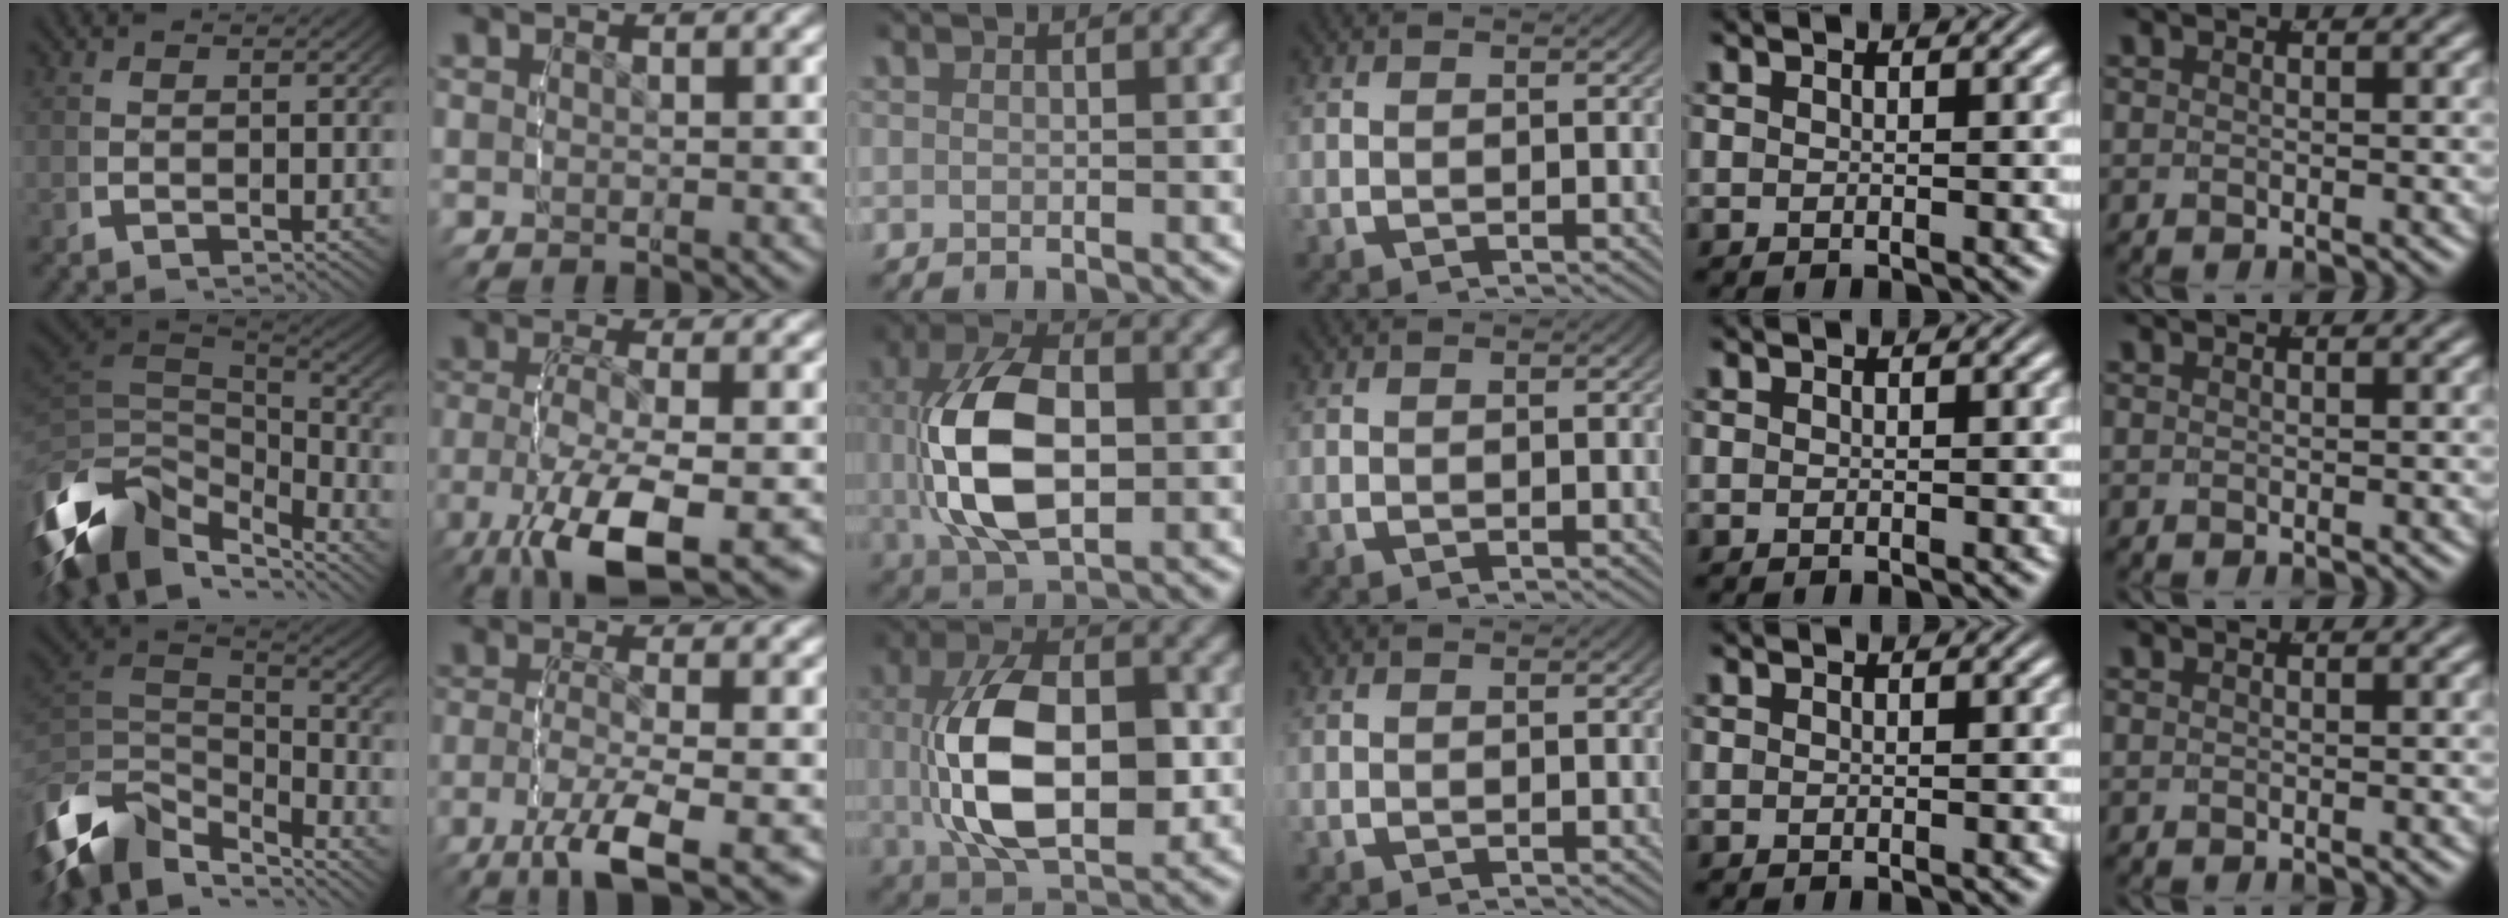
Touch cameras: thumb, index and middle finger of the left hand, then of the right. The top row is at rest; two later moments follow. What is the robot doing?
{"motion": "lift_and_place", "object": "bottle cap"}